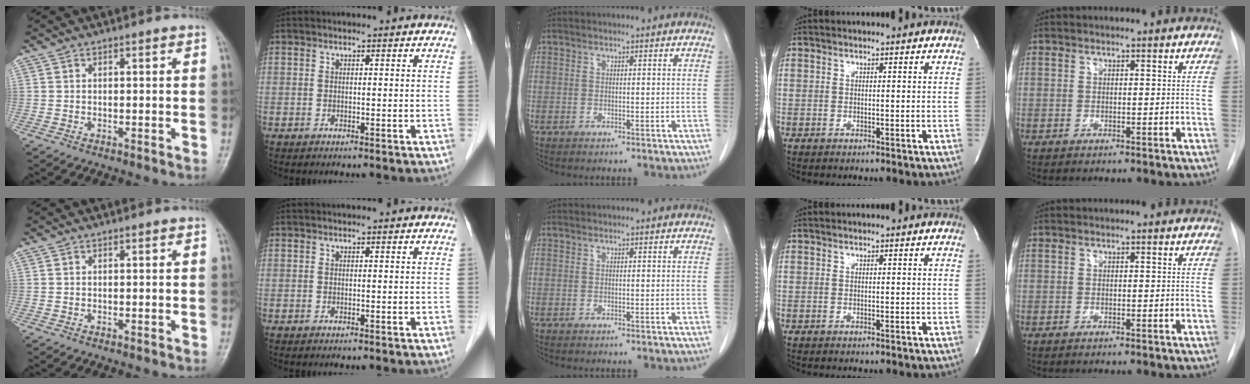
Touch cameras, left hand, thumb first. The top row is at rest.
{}